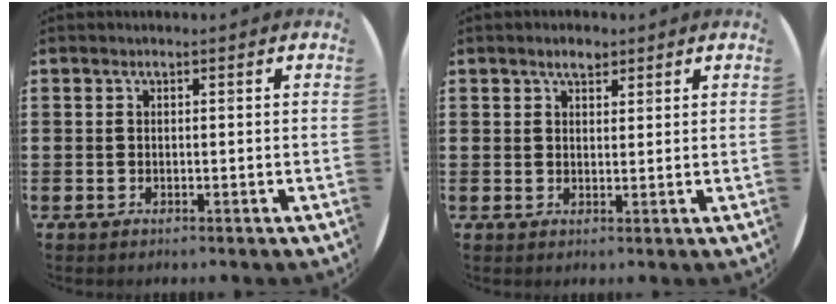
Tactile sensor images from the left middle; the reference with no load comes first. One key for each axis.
{"total": 2.3, "fx": 1.8, "fy": 1.2, "fz": 0.9, "tx": -0.003, "ty": -0.001, "tz": 0.030}